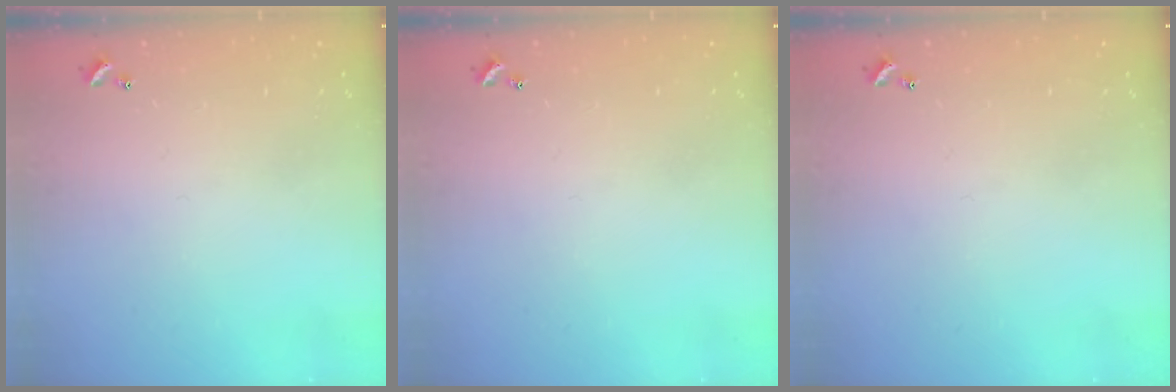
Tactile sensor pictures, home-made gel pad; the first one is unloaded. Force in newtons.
{"total": 0.0}
{"total": 0.0}